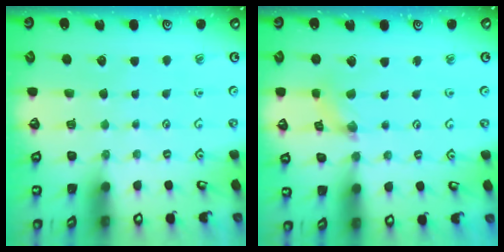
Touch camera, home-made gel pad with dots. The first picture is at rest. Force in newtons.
{"total": 1.2, "press": 1.2, "slide": 0.3}